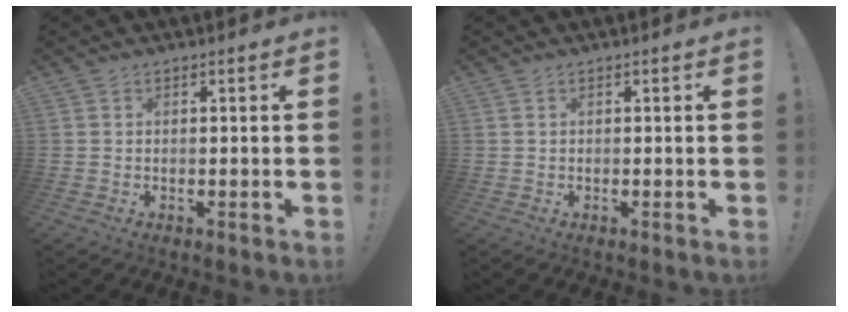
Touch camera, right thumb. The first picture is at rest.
{"total": 0.0}